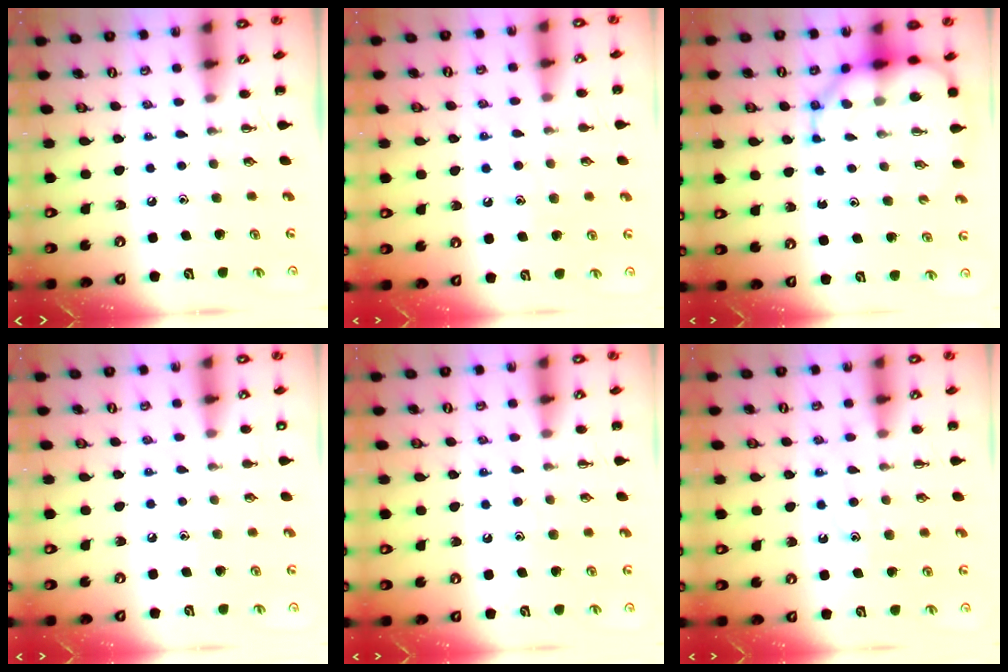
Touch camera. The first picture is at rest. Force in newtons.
{"total": 9.2, "press": 9.1, "slide": 1.5}
{"total": 10.7, "press": 10.2, "slide": 3.1}
{"total": 7.0, "press": 6.7, "slide": 1.9}
{"total": 7.7, "press": 7.6, "slide": 1.1}
{"total": 11.8, "press": 11.8, "slide": 1.0}